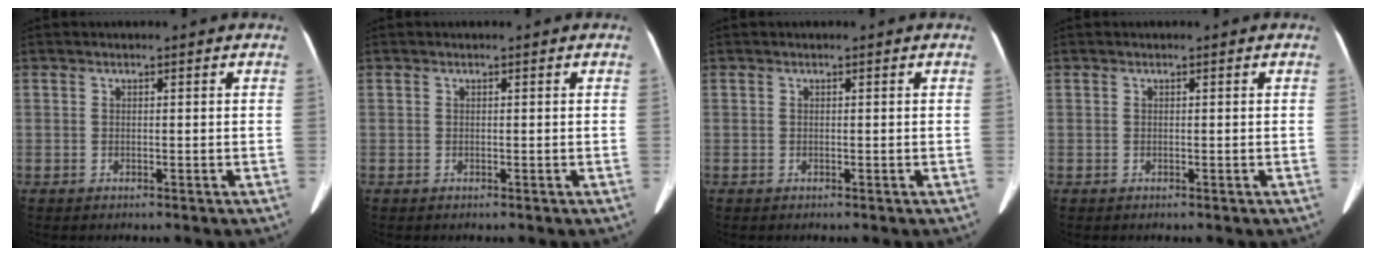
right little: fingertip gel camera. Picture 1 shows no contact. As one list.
[{"total": 0.0}, {"total": 0.0}, {"total": 0.0}]